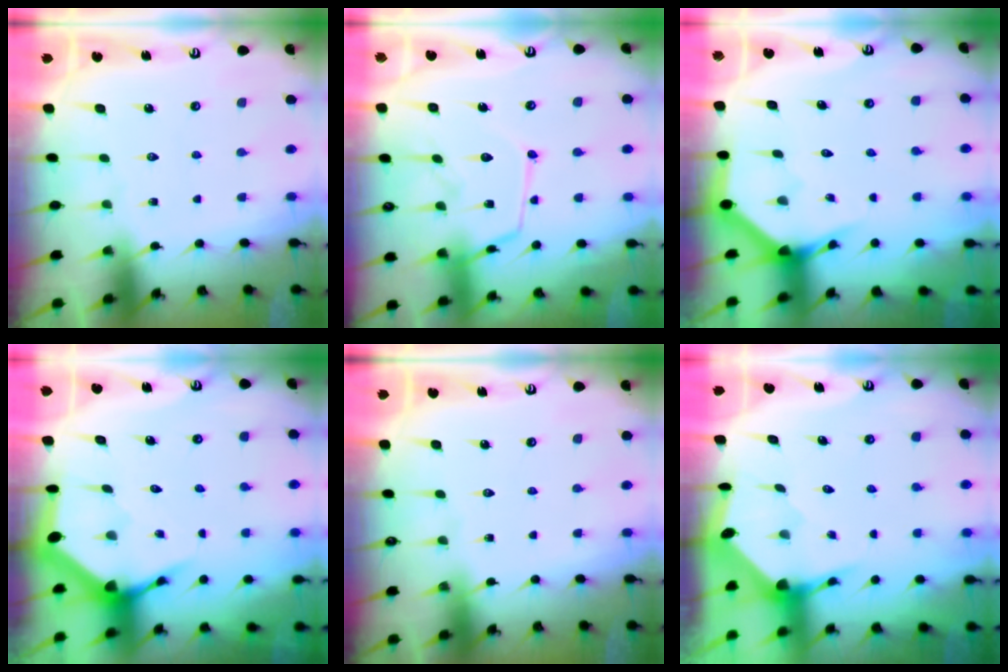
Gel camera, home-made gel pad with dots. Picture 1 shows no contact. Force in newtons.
{"total": 14.5, "press": 14.4, "slide": 1.3}
{"total": 3.7, "press": 3.7, "slide": 0.3}
{"total": 3.9, "press": 3.9, "slide": 0.5}
{"total": 0.0}
{"total": 3.6, "press": 3.6, "slide": 0.5}